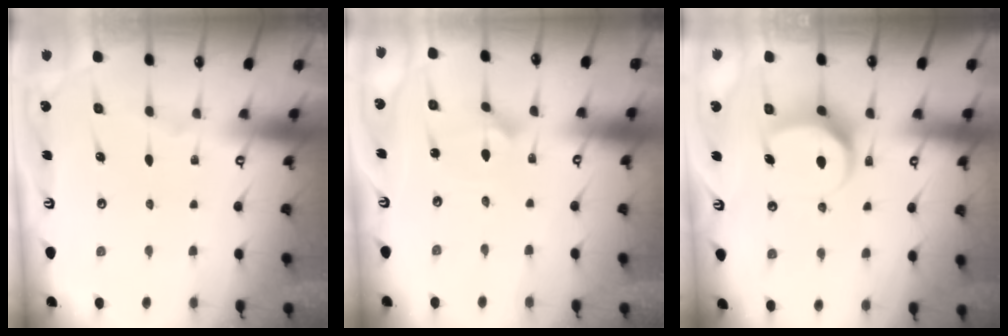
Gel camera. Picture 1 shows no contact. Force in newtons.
{"total": 2.4, "press": 2.4, "slide": 0.1}
{"total": 8.0, "press": 7.9, "slide": 0.9}